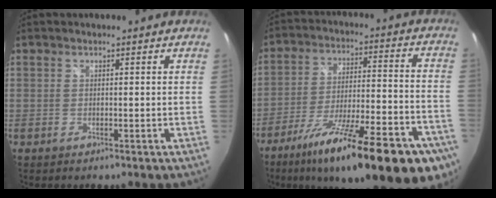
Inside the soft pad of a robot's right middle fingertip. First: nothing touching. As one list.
[{"total": 27.8, "force": [-18.5, 5.9, 19.9], "torque": [-0.304, -0.054, -0.267]}]